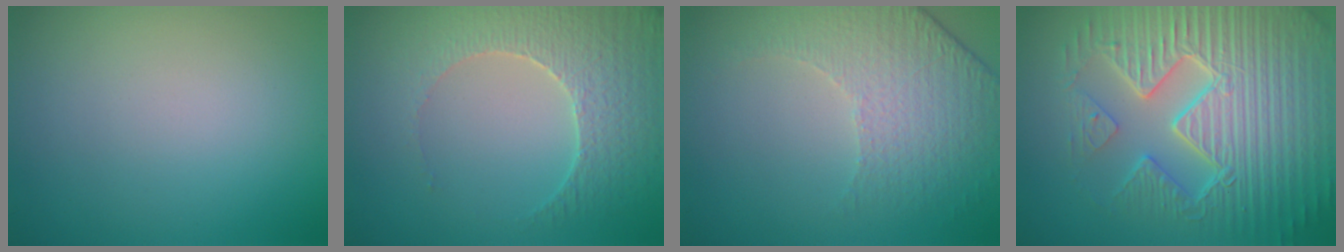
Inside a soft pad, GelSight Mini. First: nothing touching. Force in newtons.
{"total": 4.5, "press": 4.4, "slide": 0.8}
{"total": 4.9, "press": 3.4, "slide": 3.5}
{"total": 9.6, "press": 6.7, "slide": 6.8}